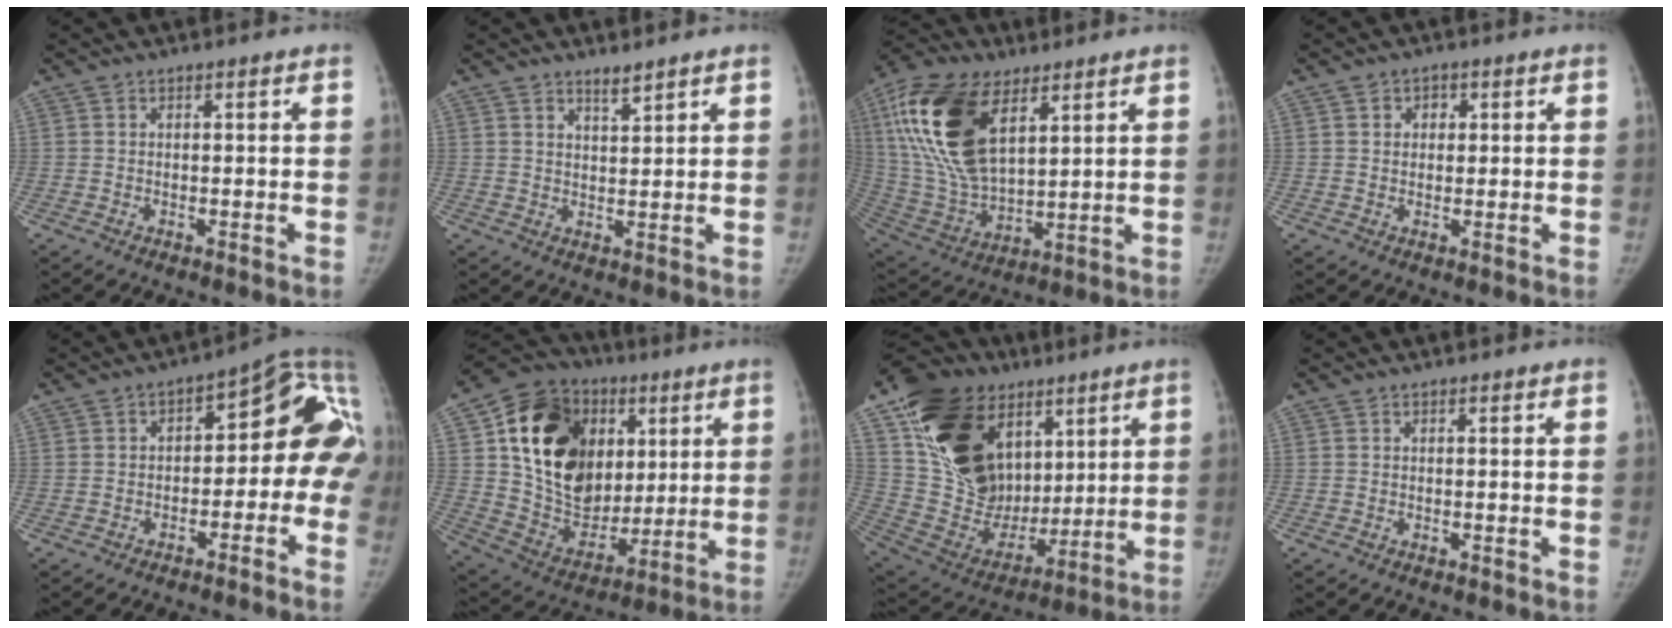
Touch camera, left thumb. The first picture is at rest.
{"total": 2.5, "force": [2.2, 0.6, 1.1], "torque": [-0.013, -0.022, 0.041]}
{"total": 22.9, "force": [9.1, 12.0, 17.3], "torque": [-0.339, -0.028, 0.174]}
{"total": 3.1, "force": [0.8, 2.6, 1.4], "torque": [-0.001, 0.001, 0.009]}
{"total": 15.0, "force": [-4.0, 8.3, 11.8], "torque": [-0.122, 0.074, -0.057]}
{"total": 27.0, "force": [6.8, 19.6, 17.2], "torque": [-0.274, 0.000, 0.125]}
{"total": 29.8, "force": [11.6, 20.7, 18.1], "torque": [-0.305, 0.003, 0.219]}
{"total": 0.0}